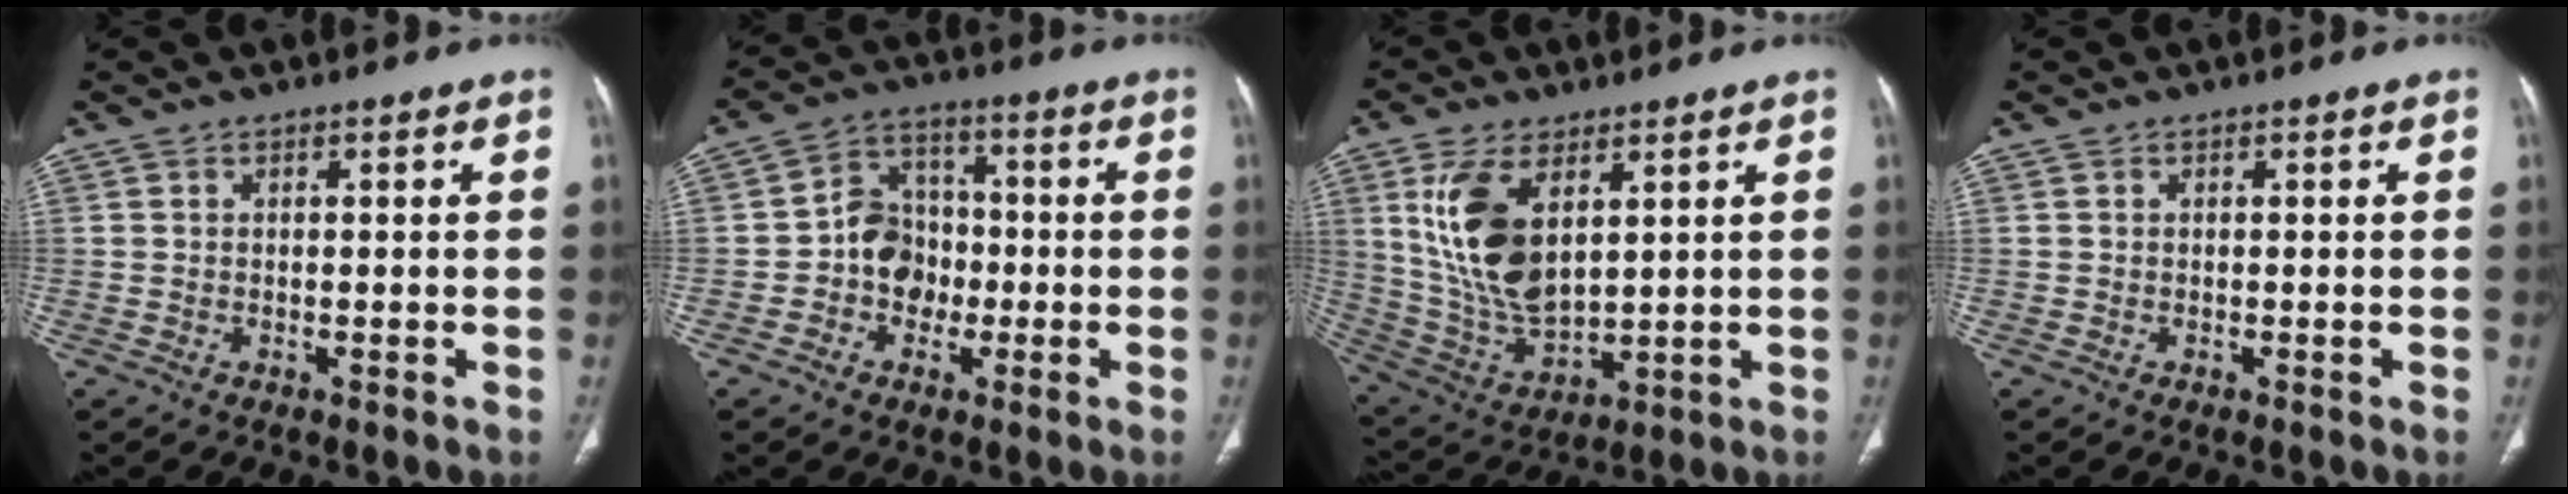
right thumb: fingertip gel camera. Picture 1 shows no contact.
{"total": 8.4, "force": [-1.8, 7.3, 3.8], "torque": [-0.025, 0.031, -0.041]}
{"total": 15.0, "force": [5.2, 7.6, 11.9], "torque": [-0.235, -0.024, 0.118]}
{"total": 0.0}